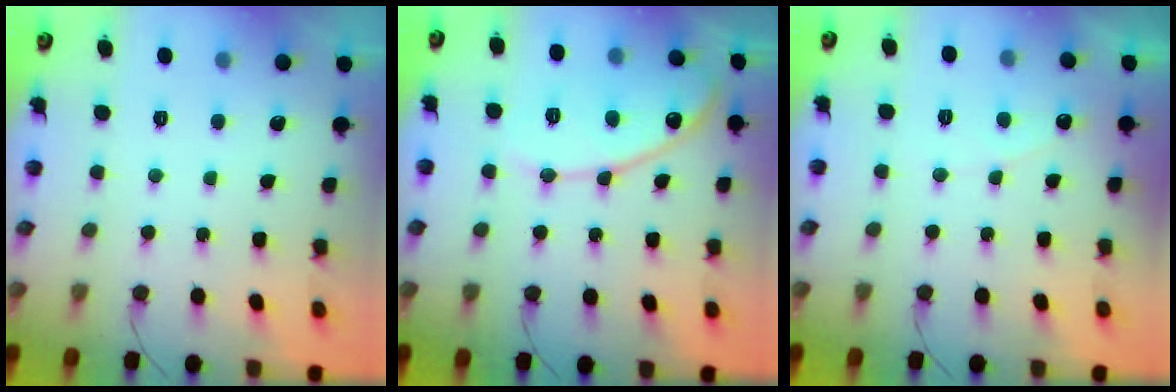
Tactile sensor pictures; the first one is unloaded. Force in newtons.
{"total": 12.9, "press": 12.9, "slide": 1.2}
{"total": 2.7, "press": 2.7, "slide": 0.2}